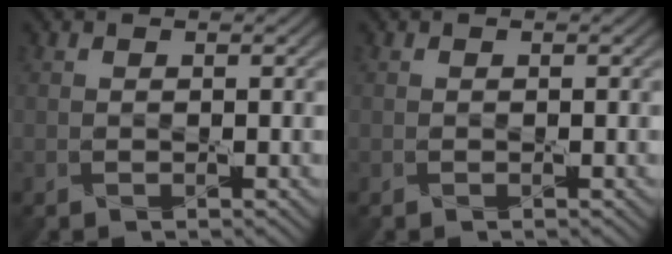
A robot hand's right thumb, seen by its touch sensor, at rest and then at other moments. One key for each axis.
{"total": 0.0}